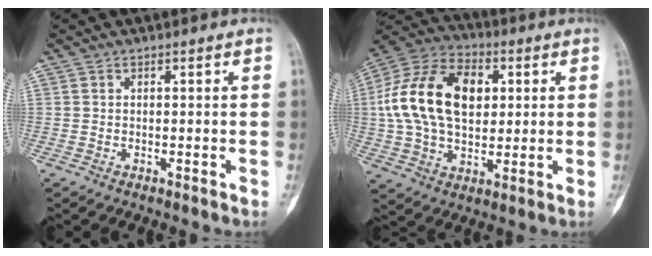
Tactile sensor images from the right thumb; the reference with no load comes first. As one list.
[{"total": 20.3, "force": [3.2, 13.1, 15.2], "torque": [-0.271, 0.016, 0.056]}]